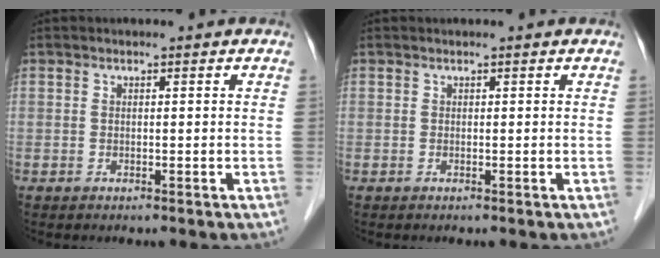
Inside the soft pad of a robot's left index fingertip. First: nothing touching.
{"total": 0.5, "force": [0.5, 0.0, 0.1], "torque": [-0.002, 0.003, 0.005]}